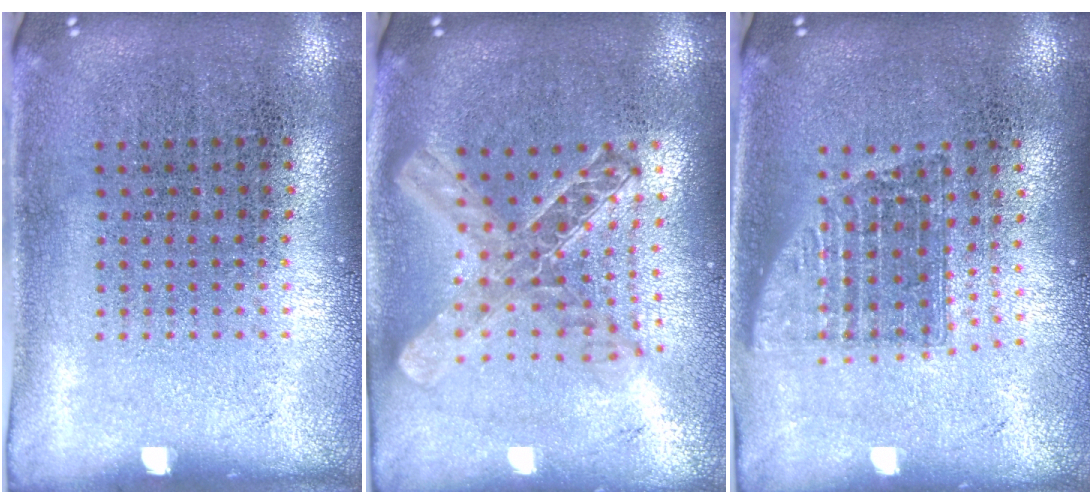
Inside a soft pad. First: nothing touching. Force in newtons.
{"total": 2.0, "press": 1.7, "slide": 1.1}
{"total": 1.4, "press": 1.1, "slide": 0.9}